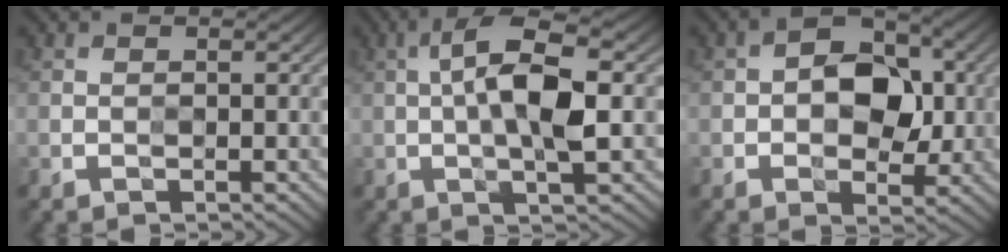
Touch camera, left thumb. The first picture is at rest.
{"total": 9.0, "force": [0.4, 2.8, 8.6], "torque": [-0.157, 0.019, -0.002]}
{"total": 7.7, "force": [0.3, 5.0, 5.9], "torque": [-0.079, 0.007, -0.002]}